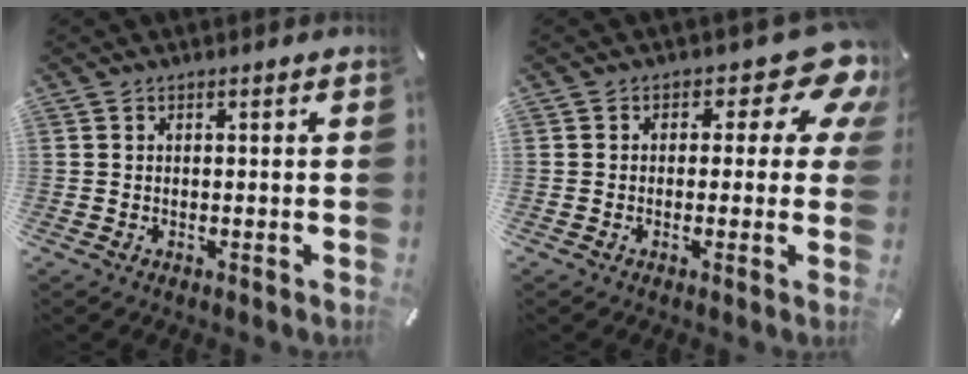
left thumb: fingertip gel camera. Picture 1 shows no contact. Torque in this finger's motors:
{"motor_torque": [1.23, 0.74, 0.24, -0.14, -0.03]}